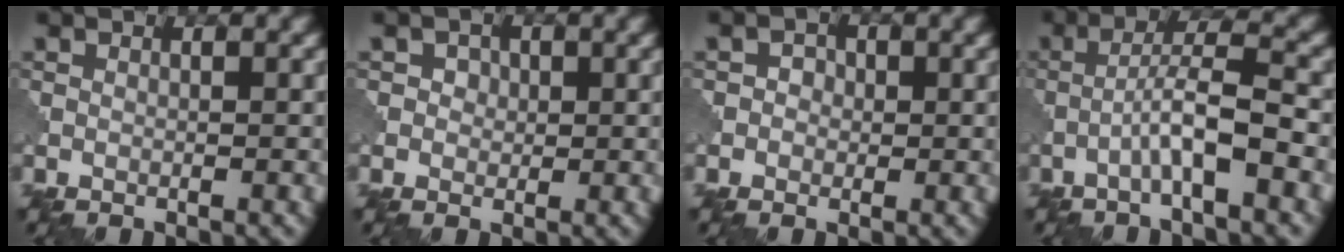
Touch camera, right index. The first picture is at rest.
{"total": 1.8, "force": [0.3, 1.6, 0.8], "torque": [0.000, 0.004, -0.001]}
{"total": 1.5, "force": [-0.1, 1.4, 0.5], "torque": [0.009, 0.004, -0.008]}
{"total": 4.6, "force": [-1.9, 0.5, 4.1], "torque": [-0.072, 0.020, -0.043]}